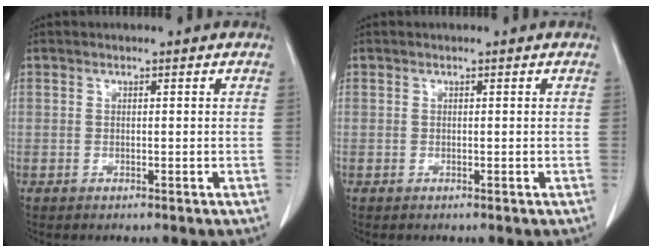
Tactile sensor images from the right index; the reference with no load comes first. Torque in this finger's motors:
{"motor_torque": [-0.01, -0.01, 0.03, 0.00]}